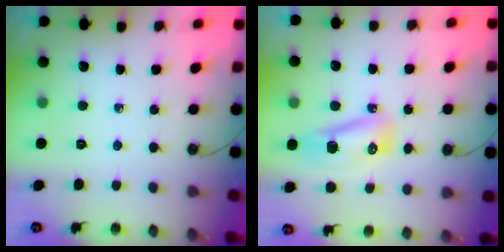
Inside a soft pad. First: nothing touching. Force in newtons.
{"total": 11.2, "press": 9.6, "slide": 5.7}